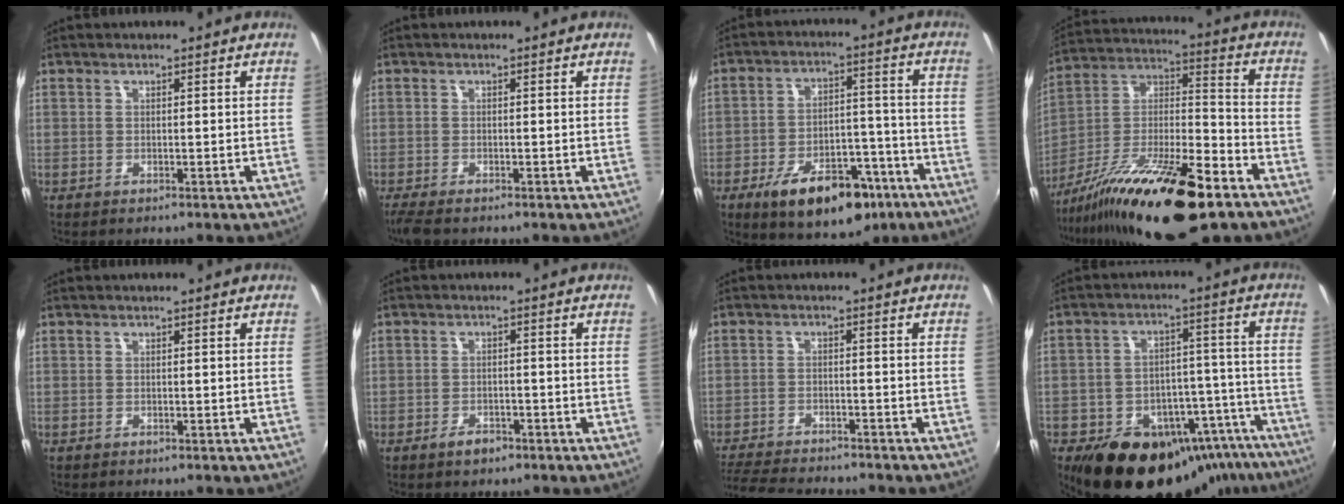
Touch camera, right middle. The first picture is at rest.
{"total": 3.3, "force": [-2.6, 0.6, 2.0], "torque": [-0.044, -0.017, -0.049]}
{"total": 16.5, "force": [-10.1, 8.2, 10.2], "torque": [-0.176, 0.013, -0.139]}
{"total": 24.6, "force": [-15.4, 6.1, 18.2], "torque": [-0.310, -0.026, -0.265]}
{"total": 0.0}
{"total": 2.7, "force": [-1.9, 1.5, 1.1], "torque": [-0.025, 0.001, -0.030]}
{"total": 11.2, "force": [-10.2, 1.9, 4.3], "torque": [-0.111, -0.020, -0.169]}
{"total": 23.1, "force": [-16.8, 12.3, 9.9], "torque": [-0.175, 0.036, -0.205]}